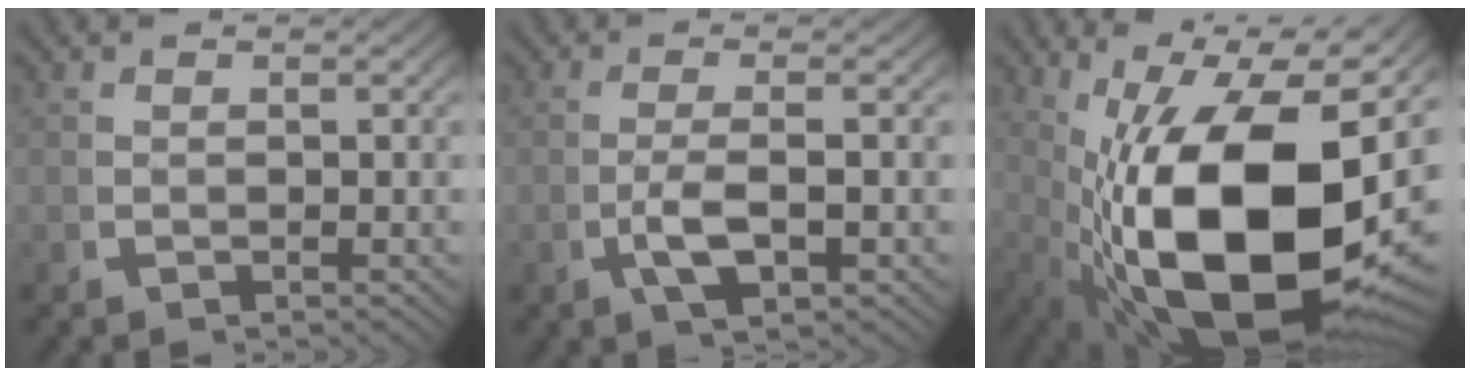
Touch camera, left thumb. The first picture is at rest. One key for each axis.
{"total": 3.2, "fx": -0.4, "fy": 1.1, "fz": 3.0, "tx": -0.069, "ty": -0.005, "tz": -0.002}
{"total": 23.0, "fx": -1.4, "fy": 13.7, "fz": 18.5, "tx": -0.333, "ty": -0.083, "tz": 0.021}